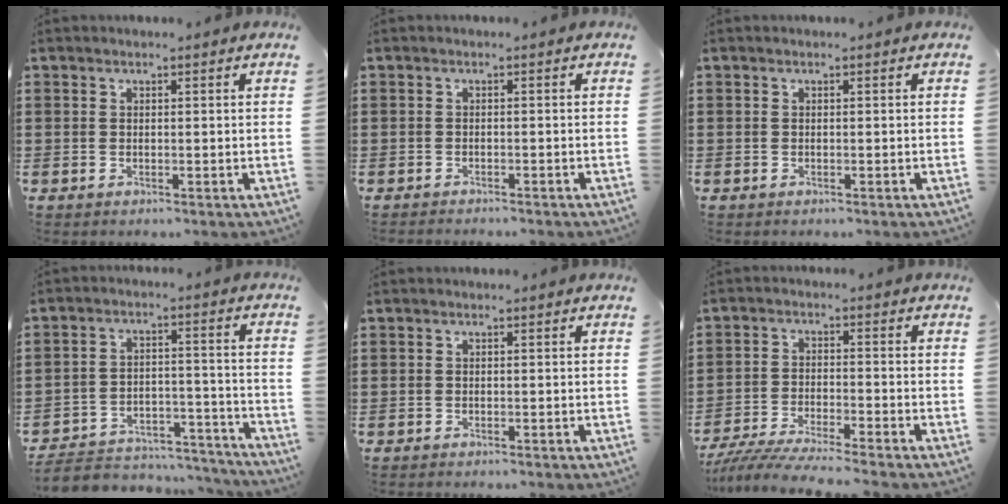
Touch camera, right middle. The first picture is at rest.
{"total": 1.0, "force": [-1.0, 0.1, -0.1], "torque": [-0.002, 0.003, -0.022]}
{"total": 0.0}
{"total": 5.7, "force": [-5.4, 1.5, 1.0], "torque": [-0.020, 0.013, -0.109]}
{"total": 0.6, "force": [-0.6, 0.1, 0.0], "torque": [-0.001, 0.001, -0.013]}
{"total": 5.7, "force": [-5.4, 0.0, 1.6], "torque": [-0.046, -0.012, -0.111]}